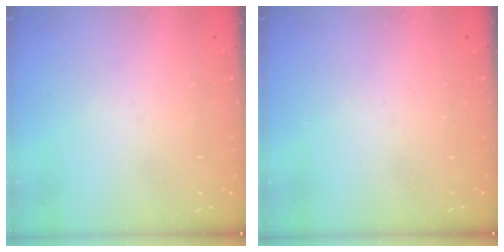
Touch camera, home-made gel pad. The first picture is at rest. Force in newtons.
{"total": 0.0}